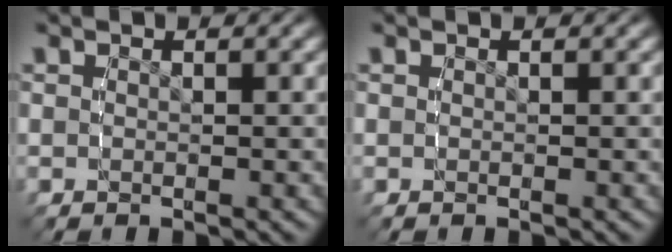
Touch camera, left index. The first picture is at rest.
{"total": 0.0}